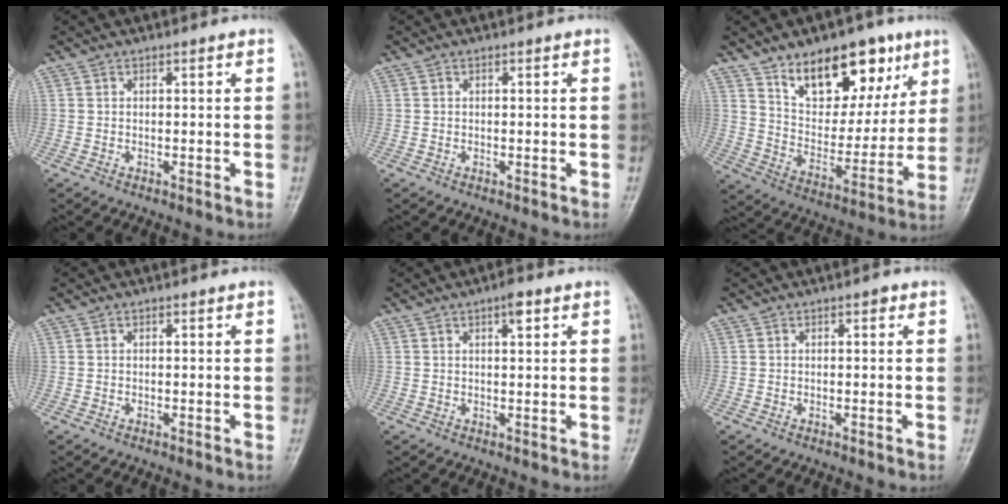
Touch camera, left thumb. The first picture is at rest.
{"total": 0.0}
{"total": 18.7, "force": [10.9, 10.2, 11.2], "torque": [-0.107, -0.054, 0.181]}
{"total": 0.0}
{"total": 2.7, "force": [1.4, 0.9, 2.2], "torque": [-0.028, -0.003, 0.019]}
{"total": 0.6, "force": [0.2, 0.4, 0.5], "torque": [-0.002, 0.002, -0.002]}